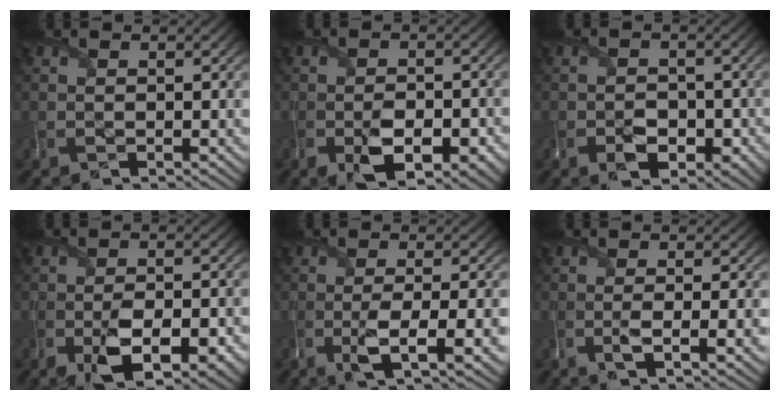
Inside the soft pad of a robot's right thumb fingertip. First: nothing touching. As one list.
[{"total": 6.7, "force": [-3.1, 3.2, 5.1], "torque": [-0.088, -0.011, -0.047]}, {"total": 3.7, "force": [-1.8, 2.4, 2.2], "torque": [-0.036, -0.009, -0.033]}, {"total": 8.8, "force": [-4.0, 3.8, 6.9], "torque": [-0.122, -0.013, -0.061]}, {"total": 7.9, "force": [-2.4, 2.1, 7.2], "torque": [-0.127, -0.008, -0.039]}, {"total": 4.9, "force": [-1.2, 1.2, 4.6], "torque": [-0.080, -0.004, -0.022]}]